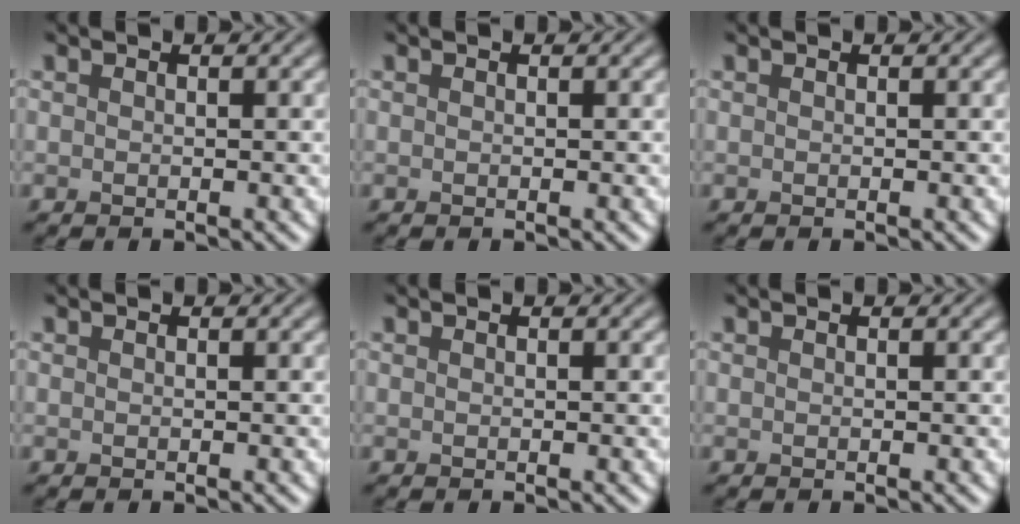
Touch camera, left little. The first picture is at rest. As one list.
[{"total": 0.0}, {"total": 0.0}, {"total": 0.0}, {"total": 0.0}, {"total": 0.0}]